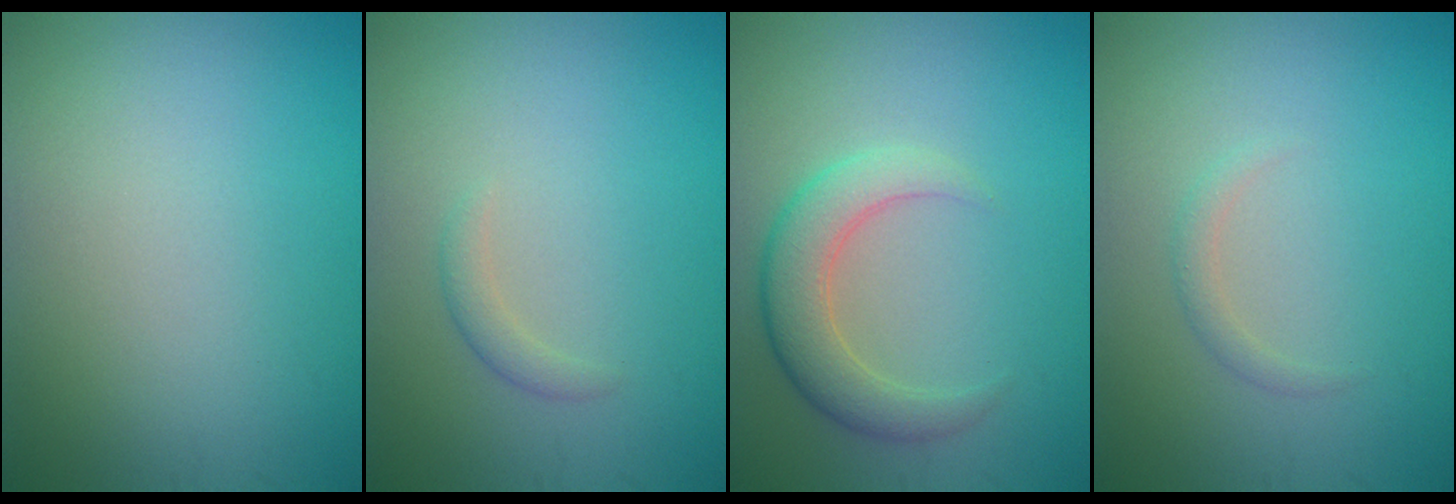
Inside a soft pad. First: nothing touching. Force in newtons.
{"total": 1.1, "press": 1.1, "slide": 0.1}
{"total": 4.0, "press": 4.0, "slide": 0.3}
{"total": 1.0, "press": 1.0, "slide": 0.0}